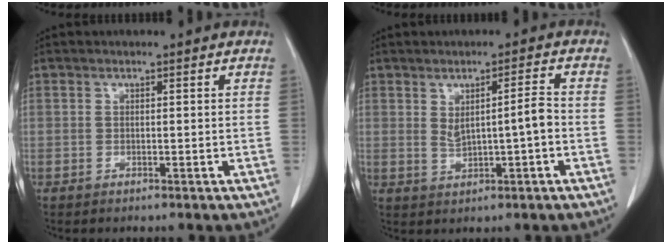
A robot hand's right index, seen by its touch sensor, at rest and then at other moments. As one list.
[{"total": 4.0, "force": [-0.1, 0.7, 4.0], "torque": [-0.067, 0.007, 0.006]}]